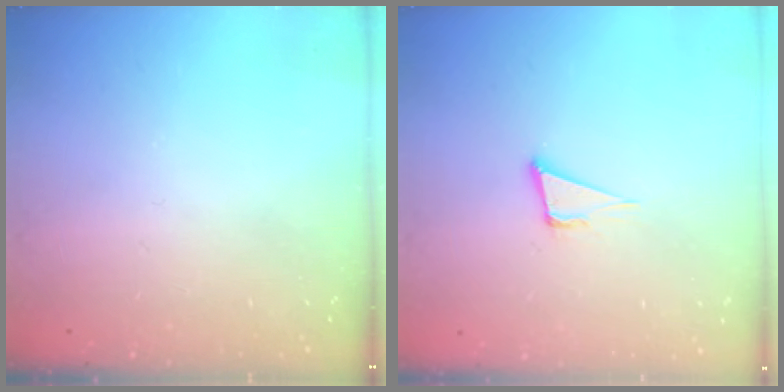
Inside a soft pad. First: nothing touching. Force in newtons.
{"total": 5.0, "press": 4.0, "slide": 3.1}